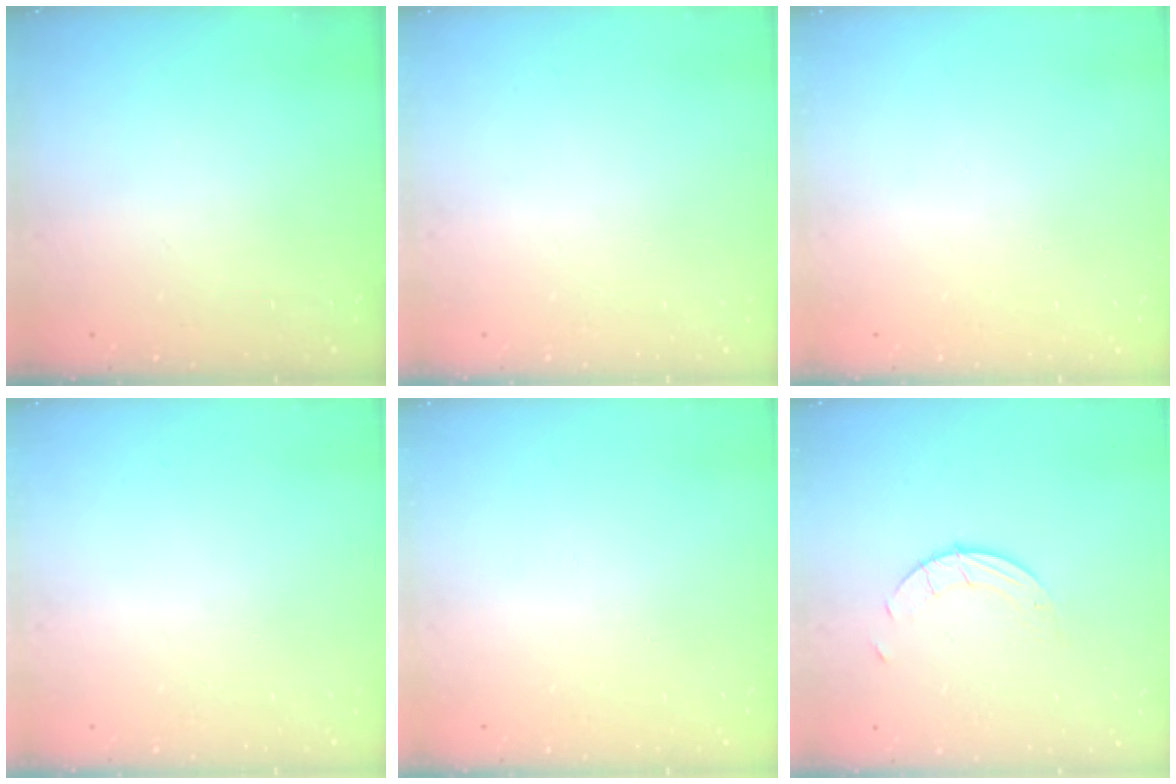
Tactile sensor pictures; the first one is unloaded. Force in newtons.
{"total": 0.0}
{"total": 0.0}
{"total": 0.0}
{"total": 0.0}
{"total": 2.7, "press": 2.7, "slide": 0.3}